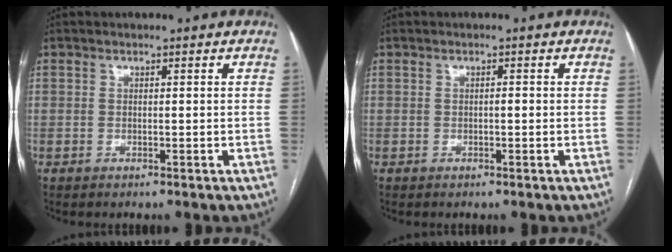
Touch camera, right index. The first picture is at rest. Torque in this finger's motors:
{"motor_torque": [0.29, 0.06, 0.04, 0.02]}